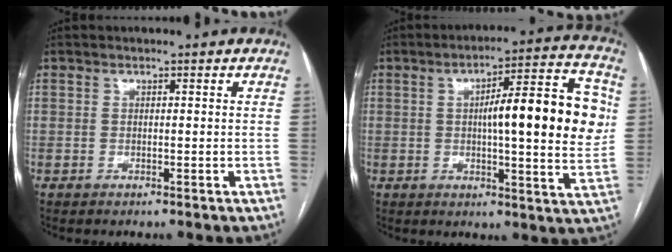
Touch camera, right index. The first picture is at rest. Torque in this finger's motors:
{"motor_torque": [0.45, 0.14, 0.33, 0.16]}